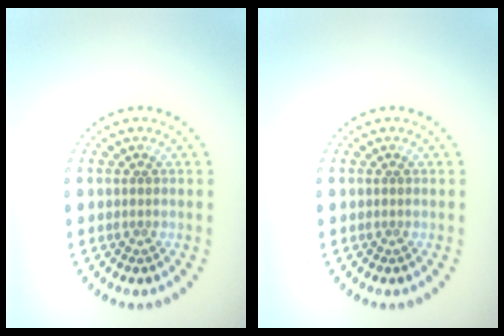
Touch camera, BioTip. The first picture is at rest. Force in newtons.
{"total": 0.0}